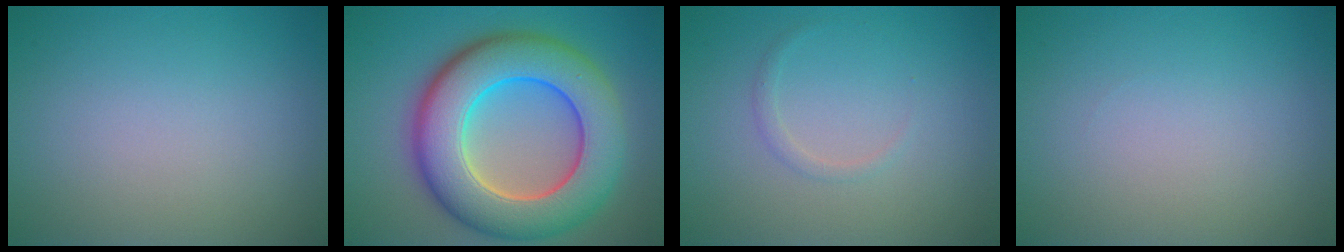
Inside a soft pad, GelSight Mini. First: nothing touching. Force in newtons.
{"total": 11.8, "press": 11.8, "slide": 0.7}
{"total": 0.8, "press": 0.8, "slide": 0.0}
{"total": 0.0}